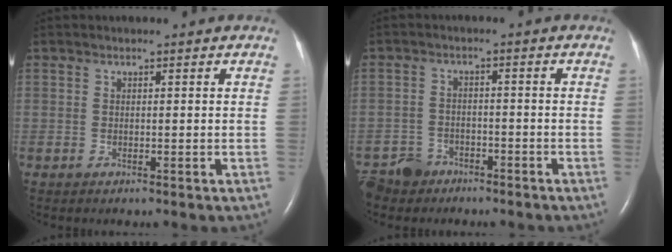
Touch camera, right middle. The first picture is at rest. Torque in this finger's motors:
{"motor_torque": [-0.04, -0.03, -0.03, 0.00]}